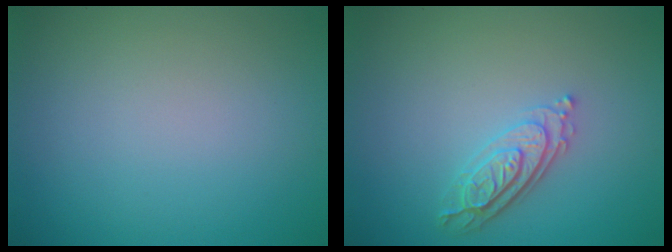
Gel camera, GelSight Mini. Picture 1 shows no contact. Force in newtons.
{"total": 3.0, "press": 2.6, "slide": 1.5}